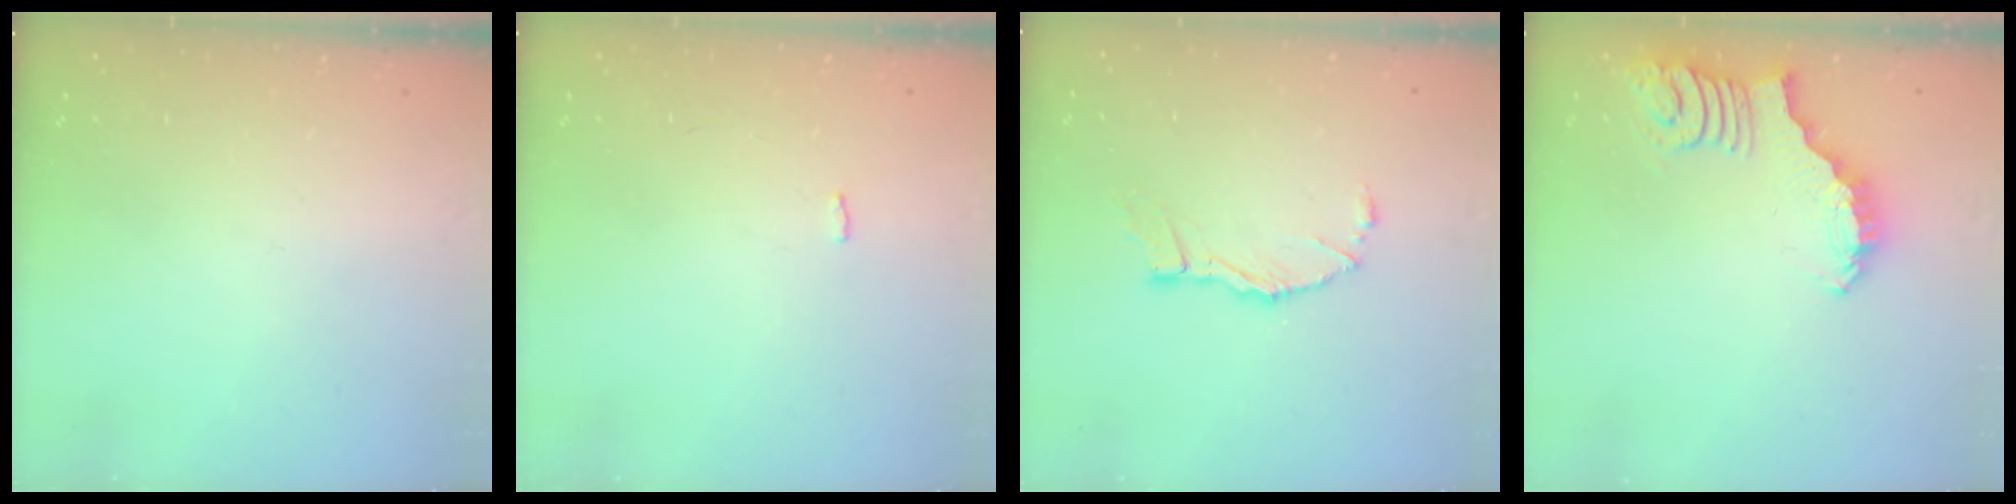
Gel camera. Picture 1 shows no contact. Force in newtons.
{"total": 2.0, "press": 2.0, "slide": 0.3}
{"total": 8.9, "press": 8.8, "slide": 1.0}
{"total": 2.7, "press": 2.7, "slide": 0.5}